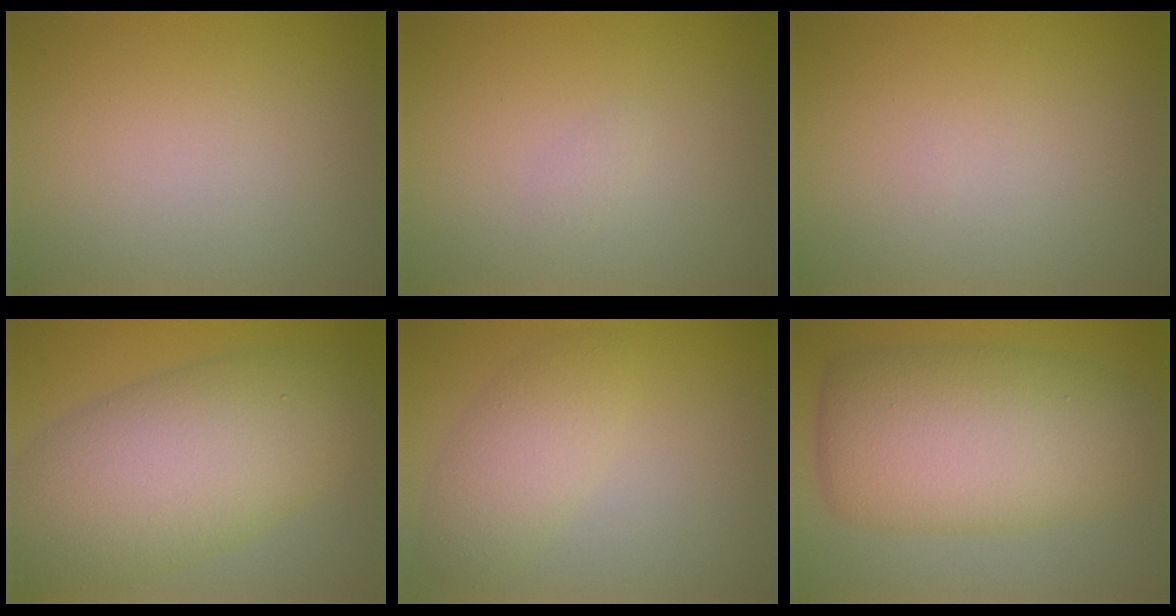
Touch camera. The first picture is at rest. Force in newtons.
{"total": 0.6, "press": 0.6, "slide": 0.1}
{"total": 0.0}
{"total": 10.7, "press": 10.6, "slide": 0.6}
{"total": 3.2, "press": 3.2, "slide": 0.1}
{"total": 10.2, "press": 10.2, "slide": 0.0}